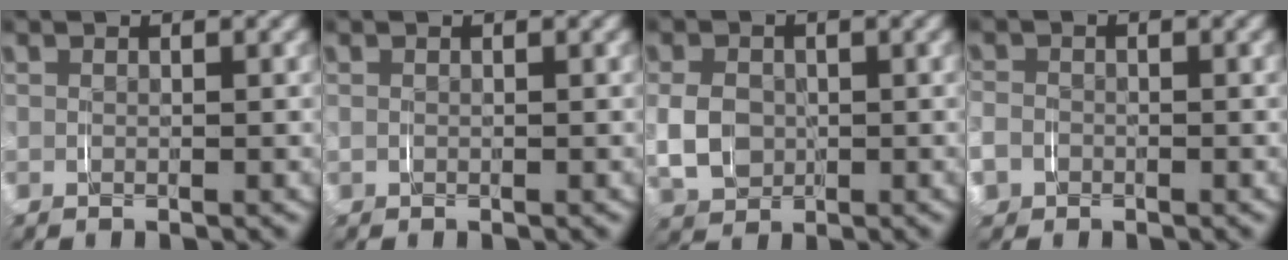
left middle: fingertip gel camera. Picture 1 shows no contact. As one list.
[{"total": 0.6, "force": [0.0, 0.6, 0.2], "torque": [-0.010, 0.001, -0.001]}, {"total": 4.6, "force": [-0.1, 3.8, 2.6], "torque": [-0.062, -0.006, 0.004]}, {"total": 3.9, "force": [-1.2, 3.6, 0.9], "torque": [-0.043, -0.015, -0.023]}]